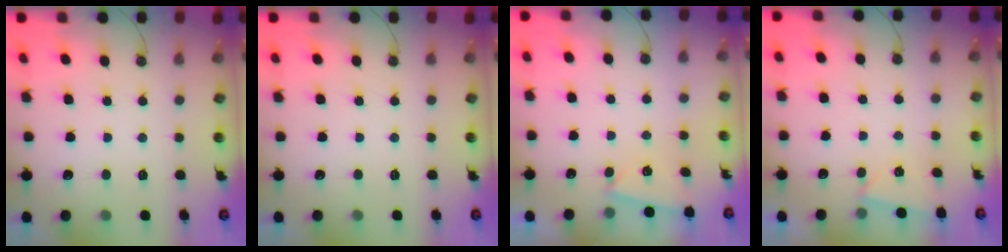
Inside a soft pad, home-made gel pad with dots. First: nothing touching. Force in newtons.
{"total": 0.0}
{"total": 2.1, "press": 1.7, "slide": 1.3}
{"total": 2.8, "press": 1.9, "slide": 2.0}